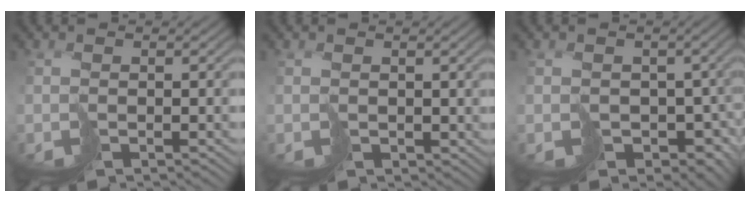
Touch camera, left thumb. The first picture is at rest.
{"total": 1.1, "force": [0.8, 0.7, -0.1], "torque": [-0.005, -0.002, 0.018]}
{"total": 6.3, "force": [-1.2, 5.5, 2.8], "torque": [-0.031, -0.025, -0.010]}